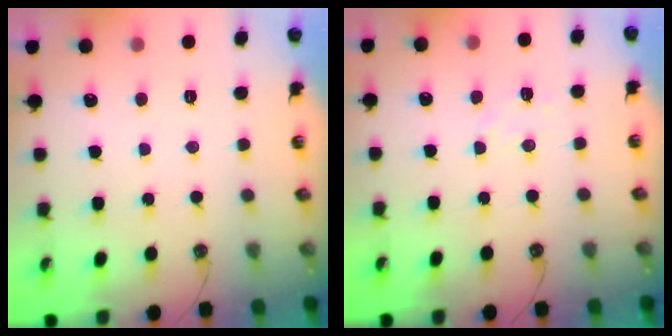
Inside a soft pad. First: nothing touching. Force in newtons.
{"total": 5.8, "press": 5.8, "slide": 0.8}